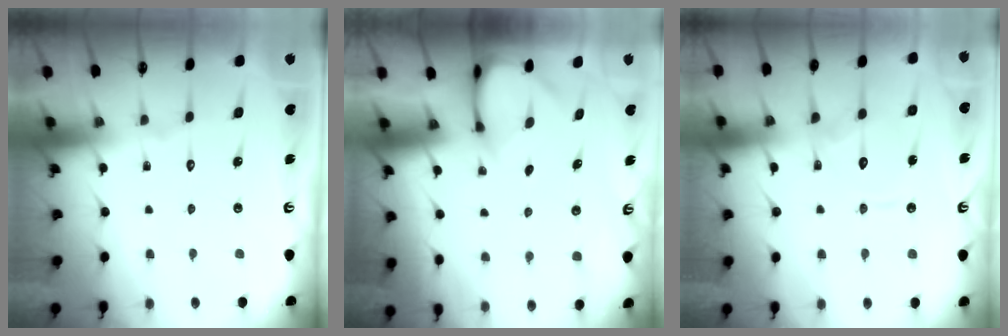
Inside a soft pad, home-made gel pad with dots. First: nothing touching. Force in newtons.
{"total": 3.0, "press": 3.0, "slide": 0.4}
{"total": 12.0, "press": 11.9, "slide": 1.3}